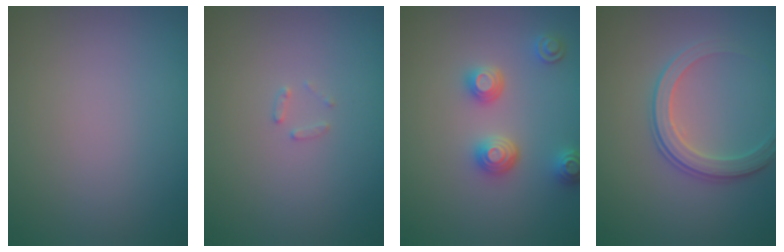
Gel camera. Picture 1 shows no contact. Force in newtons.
{"total": 0.9, "press": 0.9, "slide": 0.2}
{"total": 3.4, "press": 3.0, "slide": 1.4}
{"total": 3.0, "press": 2.8, "slide": 0.9}